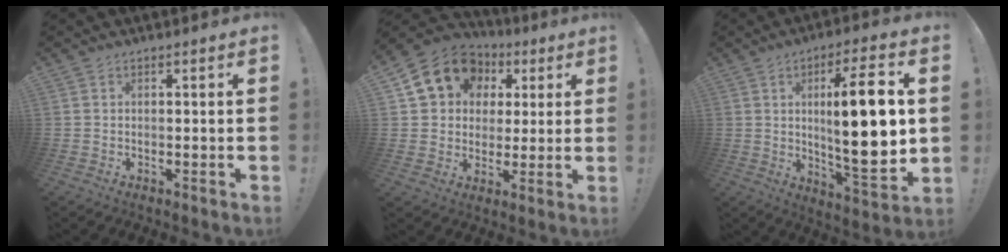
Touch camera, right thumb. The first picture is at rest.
{"total": 15.7, "force": [6.2, 12.6, 7.0], "torque": [-0.099, -0.020, 0.126]}
{"total": 20.1, "force": [2.3, 4.8, 19.4], "torque": [-0.303, -0.012, 0.027]}